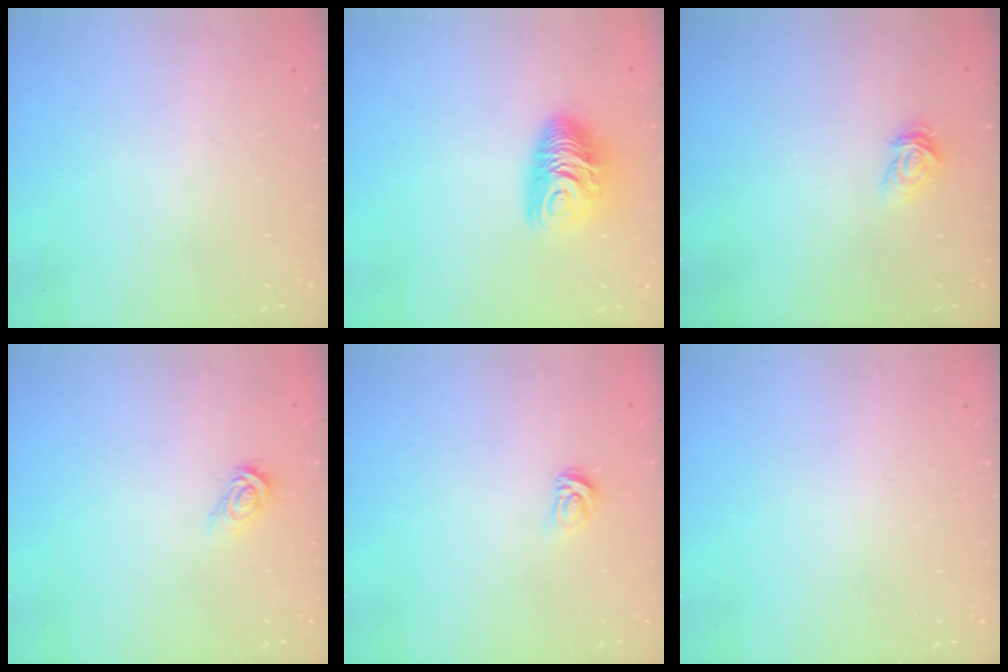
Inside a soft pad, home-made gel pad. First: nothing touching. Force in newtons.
{"total": 10.3, "press": 10.3, "slide": 0.4}
{"total": 3.8, "press": 3.8, "slide": 0.4}
{"total": 5.8, "press": 5.8, "slide": 0.1}
{"total": 3.7, "press": 3.6, "slide": 0.5}
{"total": 0.0}